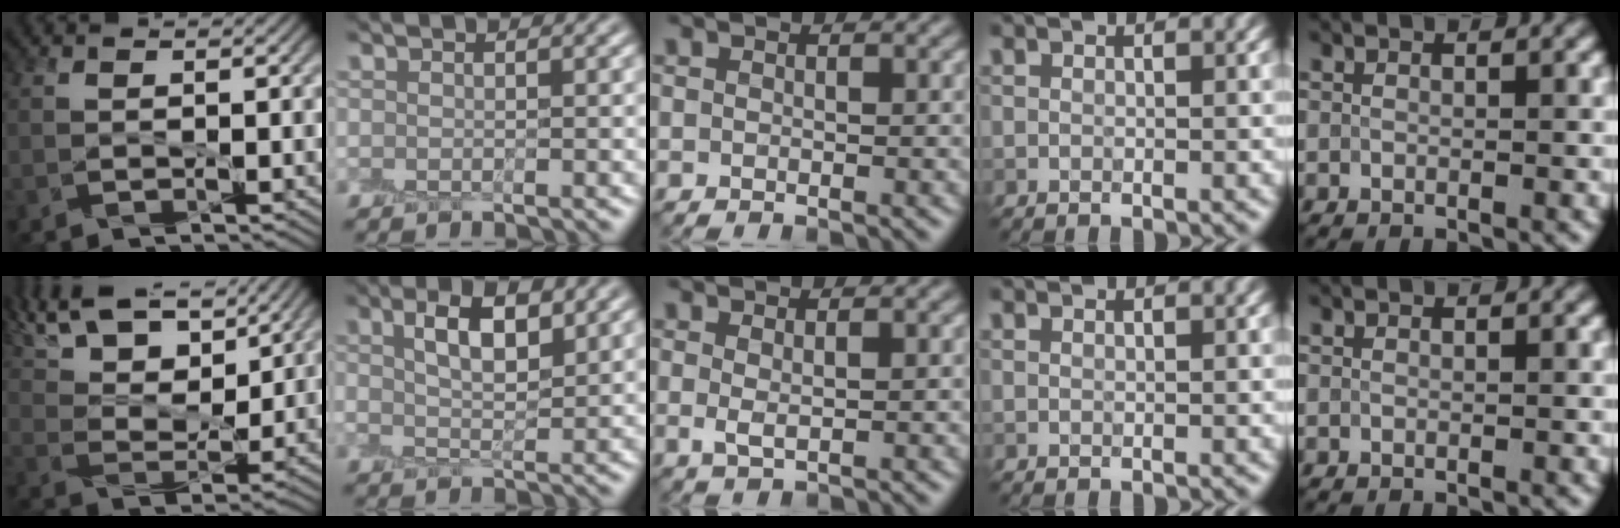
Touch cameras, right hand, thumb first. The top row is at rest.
{"thumb": {"total": 14.0, "force": [10.2, 5.6, 7.8], "torque": [-0.179, 0.006, 0.164]}, "index": {"total": 4.3, "force": [1.9, 1.5, 3.6], "torque": [-0.067, 0.005, 0.034]}, "middle": {"total": 1.2, "force": [0.4, 0.4, 1.1], "torque": [-0.024, 0.002, 0.007]}}